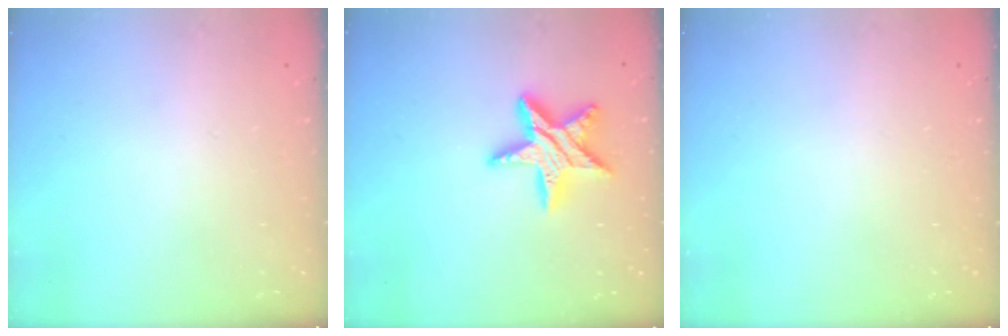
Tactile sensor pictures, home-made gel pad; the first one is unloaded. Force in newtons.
{"total": 13.2, "press": 13.2, "slide": 0.6}
{"total": 0.0}